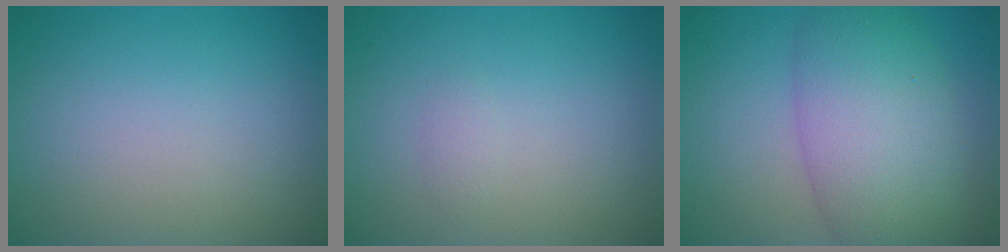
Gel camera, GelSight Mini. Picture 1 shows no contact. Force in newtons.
{"total": 0.7, "press": 0.7, "slide": 0.0}
{"total": 8.6, "press": 8.6, "slide": 0.2}